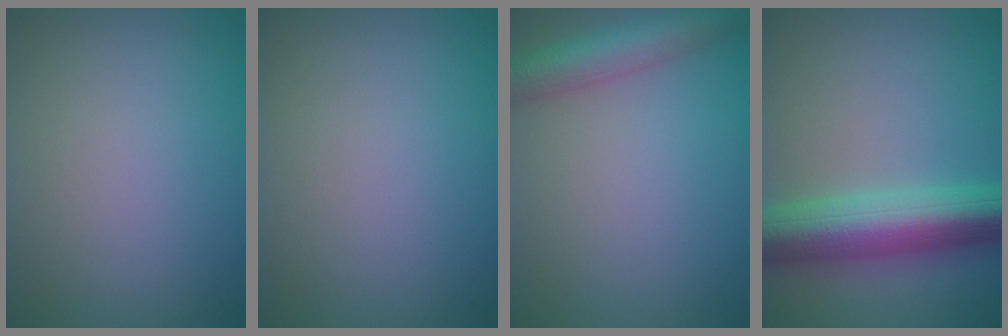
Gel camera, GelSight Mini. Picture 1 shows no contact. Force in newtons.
{"total": 0.0}
{"total": 4.9, "press": 4.9, "slide": 0.2}
{"total": 8.6, "press": 8.6, "slide": 0.3}